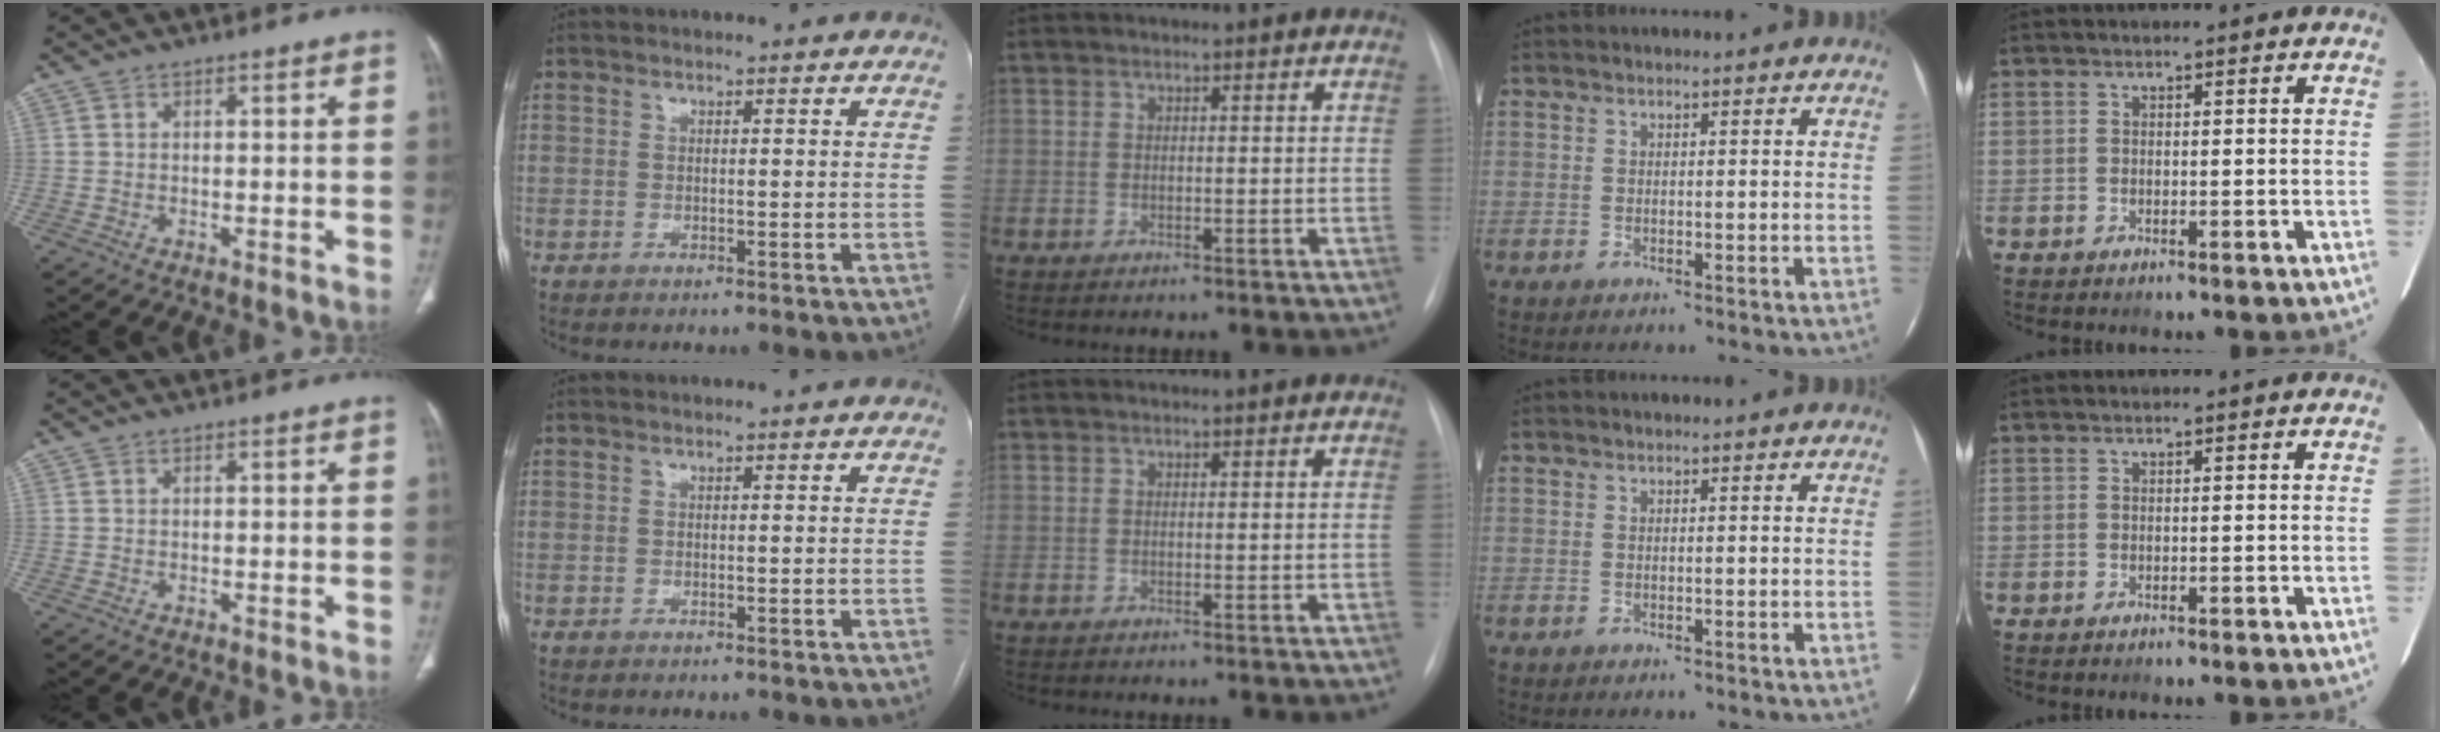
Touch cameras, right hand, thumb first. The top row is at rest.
{}